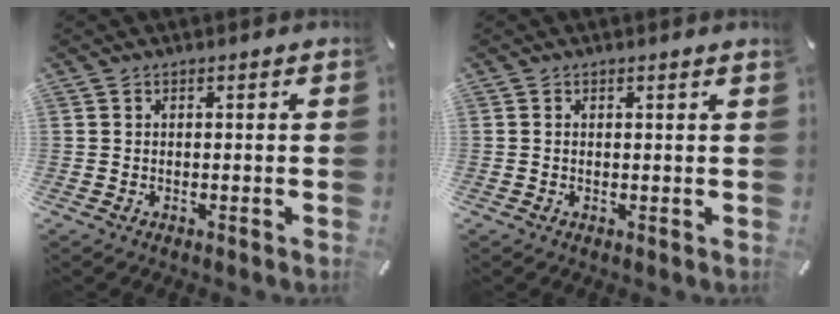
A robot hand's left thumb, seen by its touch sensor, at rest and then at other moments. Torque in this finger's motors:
{"motor_torque": [0.23, 0.15, 0.20, -0.28, 0.07]}